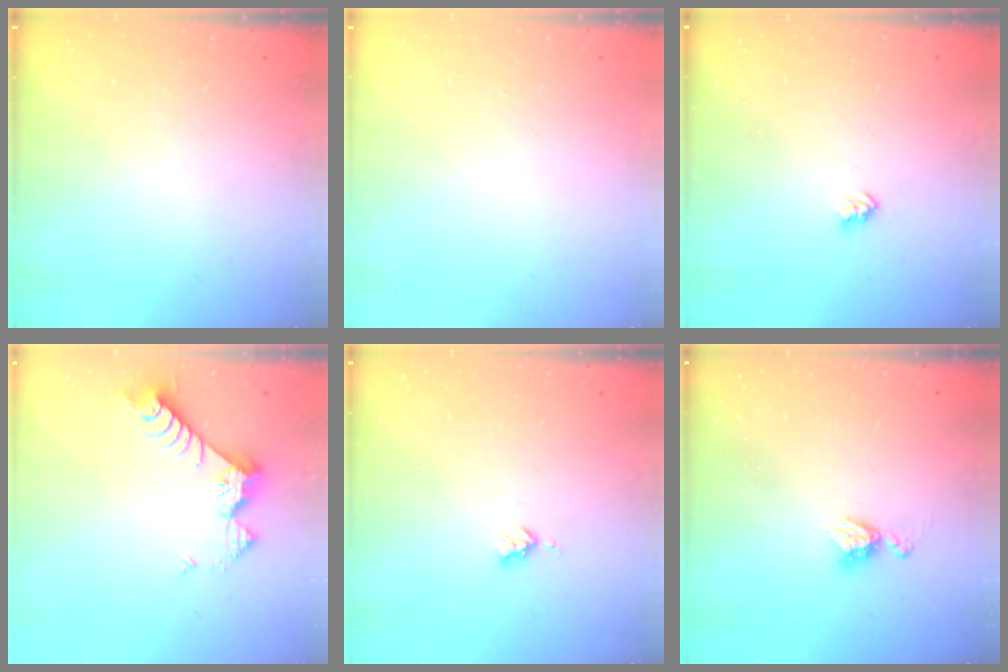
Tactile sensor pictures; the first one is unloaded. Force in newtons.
{"total": 0.0}
{"total": 2.6, "press": 2.6, "slide": 0.4}
{"total": 8.6, "press": 8.5, "slide": 0.8}
{"total": 2.9, "press": 2.9, "slide": 0.5}
{"total": 5.3, "press": 5.3, "slide": 0.5}